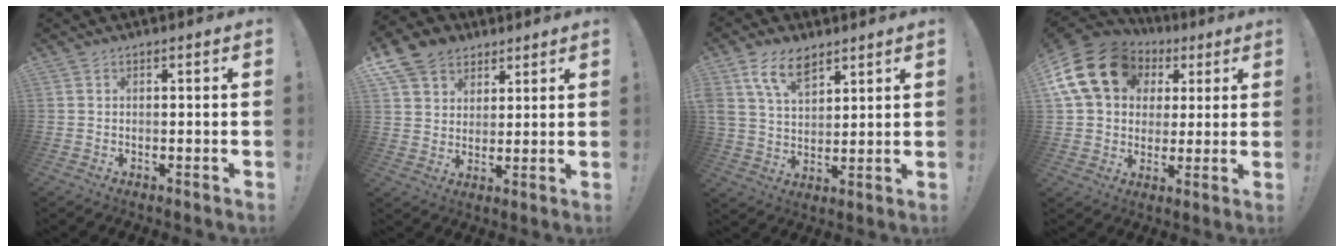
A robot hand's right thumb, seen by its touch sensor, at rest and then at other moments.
{"total": 10.6, "force": [6.1, 8.0, 3.3], "torque": [-0.059, -0.033, 0.125]}
{"total": 10.9, "force": [7.2, 5.8, 5.9], "torque": [-0.115, -0.024, 0.140]}
{"total": 20.3, "force": [7.5, 15.3, 11.0], "torque": [-0.193, -0.026, 0.152]}